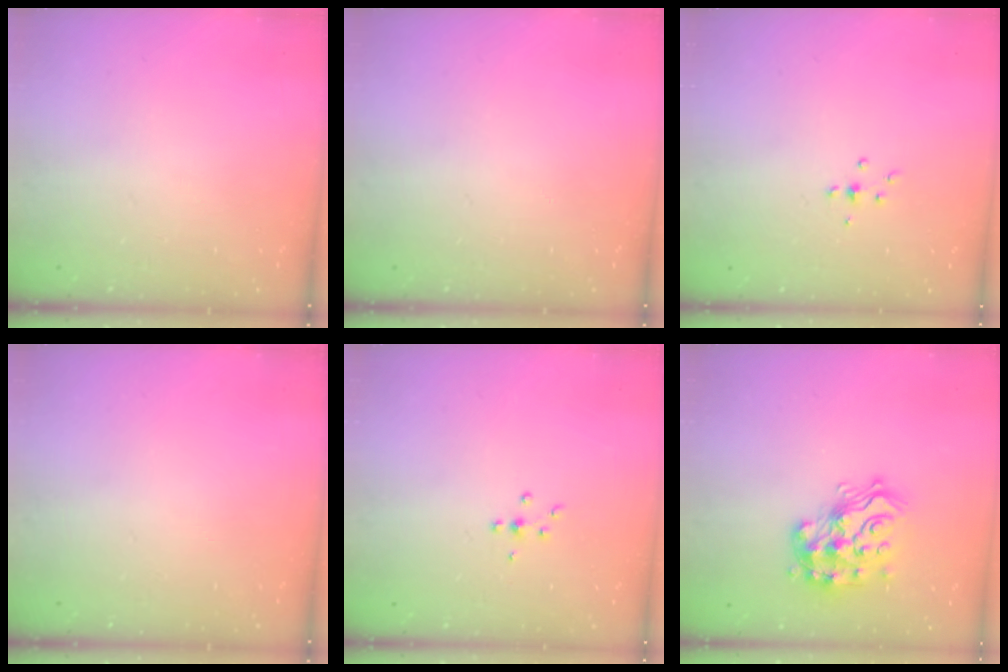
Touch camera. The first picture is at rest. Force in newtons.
{"total": 0.0}
{"total": 4.0, "press": 3.8, "slide": 1.1}
{"total": 0.0}
{"total": 4.9, "press": 4.8, "slide": 1.1}
{"total": 17.2, "press": 17.2, "slide": 0.9}